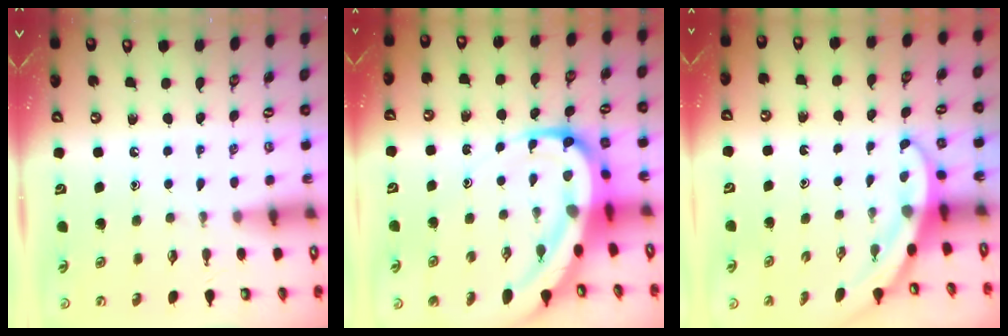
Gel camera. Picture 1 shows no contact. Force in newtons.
{"total": 14.7, "press": 14.6, "slide": 1.5}
{"total": 3.0, "press": 3.0, "slide": 0.1}